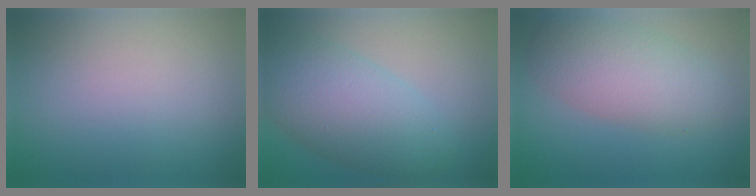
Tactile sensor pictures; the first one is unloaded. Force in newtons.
{"total": 7.5, "press": 7.5, "slide": 0.3}
{"total": 5.8, "press": 5.8, "slide": 0.2}